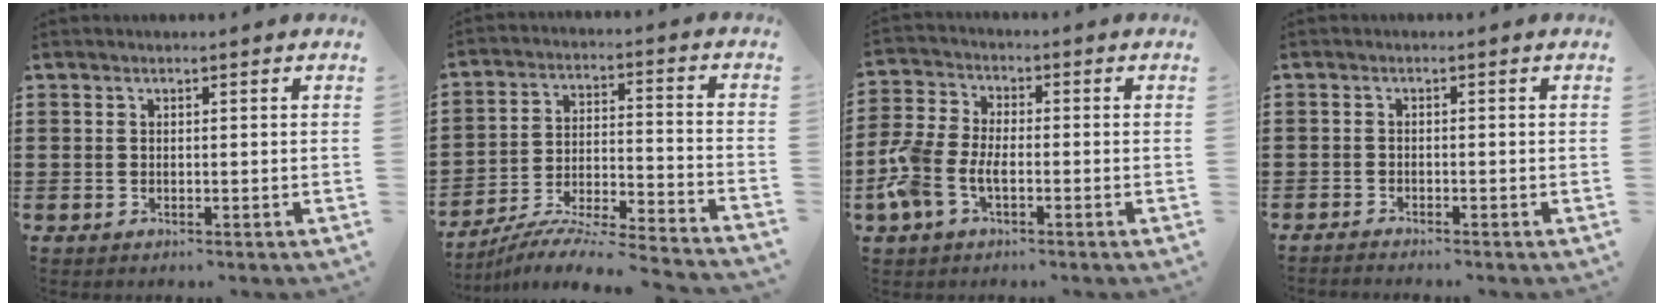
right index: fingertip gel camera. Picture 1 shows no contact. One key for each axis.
{"total": 6.3, "fx": -6.0, "fy": -0.3, "fz": 1.9, "tx": -0.038, "ty": -0.012, "tz": -0.124}
{"total": 6.5, "fx": -2.6, "fy": 3.6, "fz": 4.7, "tx": -0.132, "ty": -0.004, "tz": -0.059}
{"total": 1.2, "fx": -1.2, "fy": 0.0, "fz": -0.1, "tx": -0.001, "ty": 0.003, "tz": -0.024}